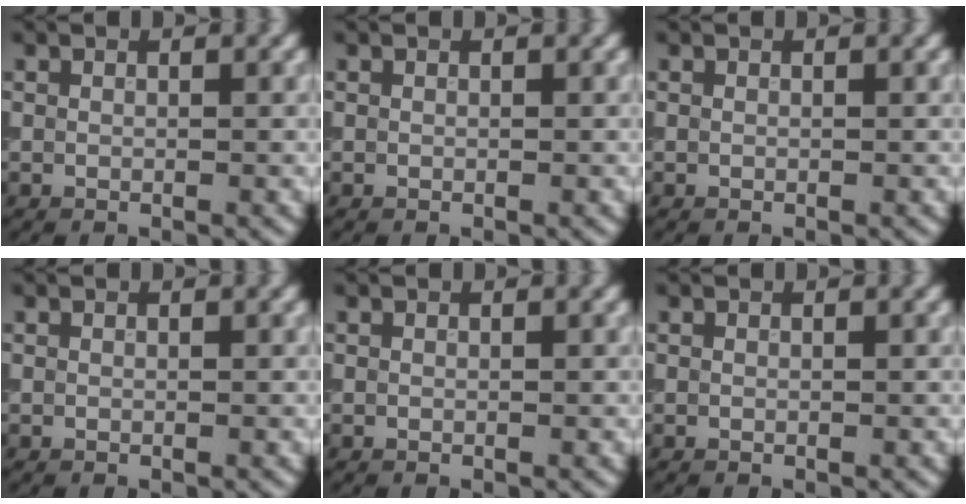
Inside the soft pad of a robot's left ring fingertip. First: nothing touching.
{"total": 0.0}
{"total": 0.0}
{"total": 0.0}
{"total": 0.0}
{"total": 0.0}